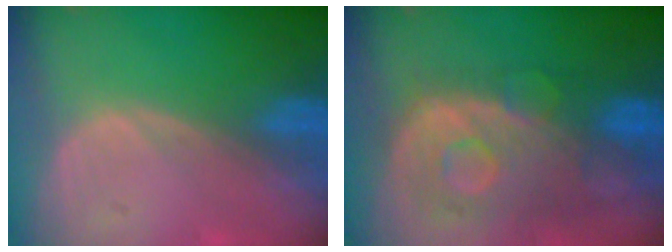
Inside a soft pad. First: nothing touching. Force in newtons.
{"total": 11.3, "press": 9.8, "slide": 5.7}